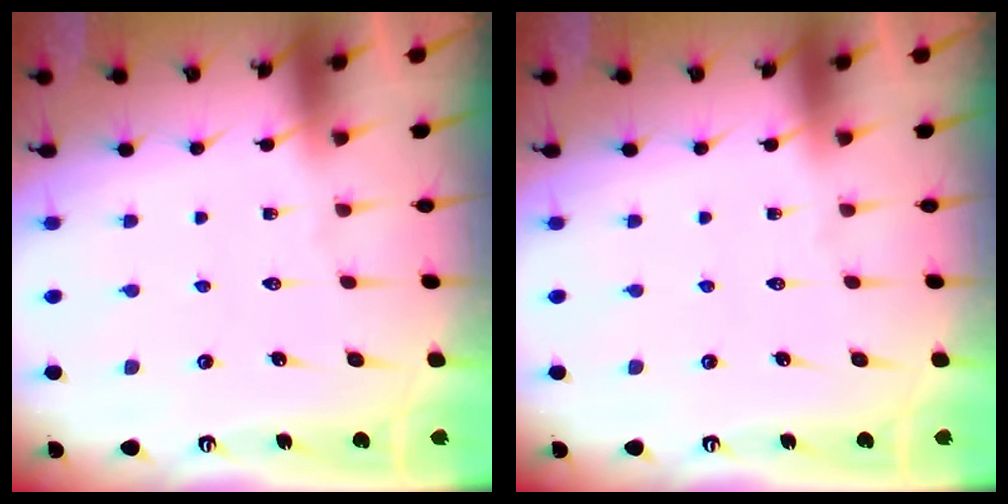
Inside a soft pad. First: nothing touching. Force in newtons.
{"total": 0.0}